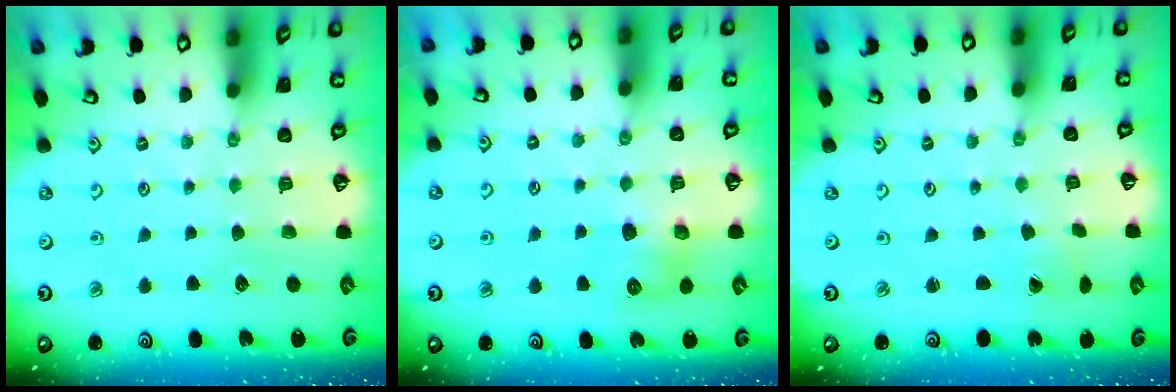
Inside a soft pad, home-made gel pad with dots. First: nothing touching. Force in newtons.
{"total": 7.1, "press": 7.1, "slide": 0.1}
{"total": 0.7, "press": 0.5, "slide": 0.4}